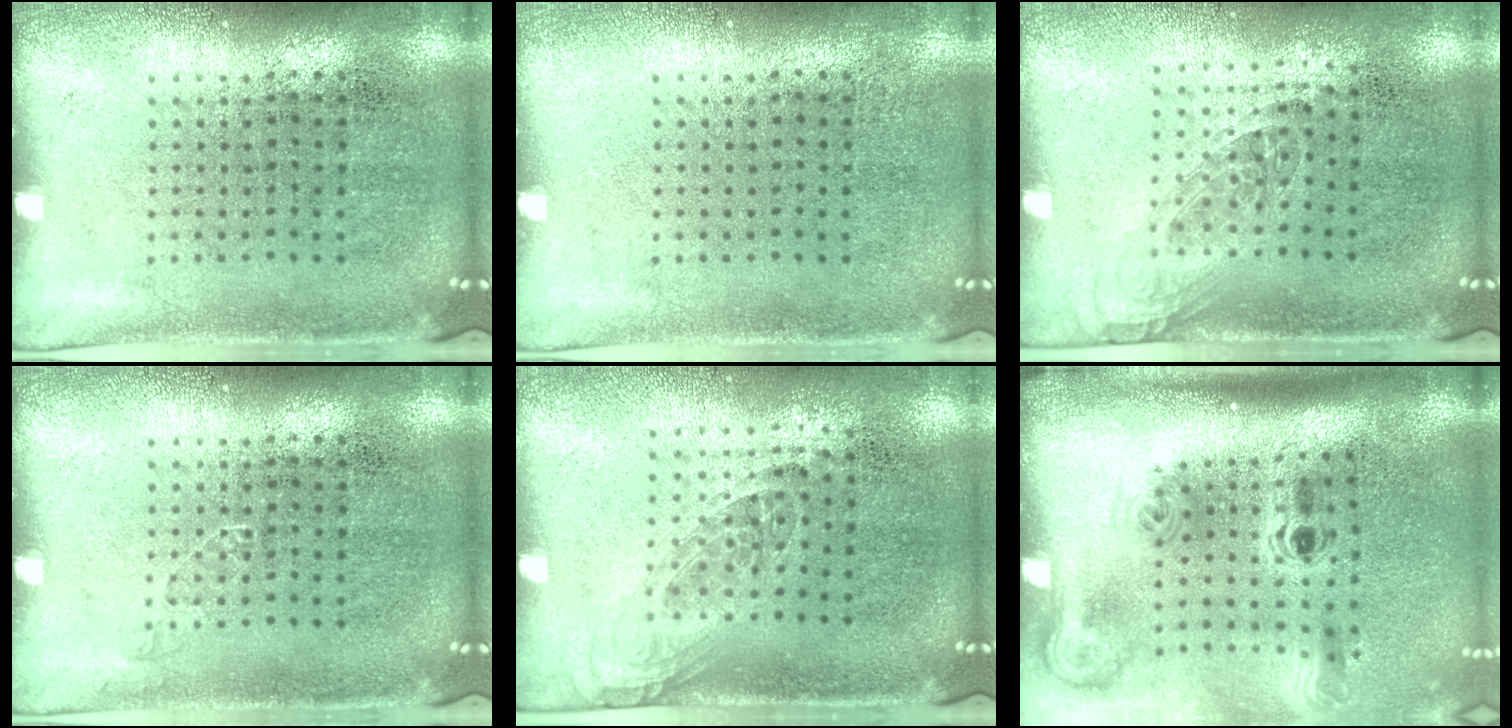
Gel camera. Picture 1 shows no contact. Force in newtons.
{"total": 0.0}
{"total": 1.0, "press": 0.9, "slide": 0.6}
{"total": 0.6, "press": 0.6, "slide": 0.1}
{"total": 1.0, "press": 0.9, "slide": 0.6}
{"total": 2.2, "press": 1.5, "slide": 1.7}